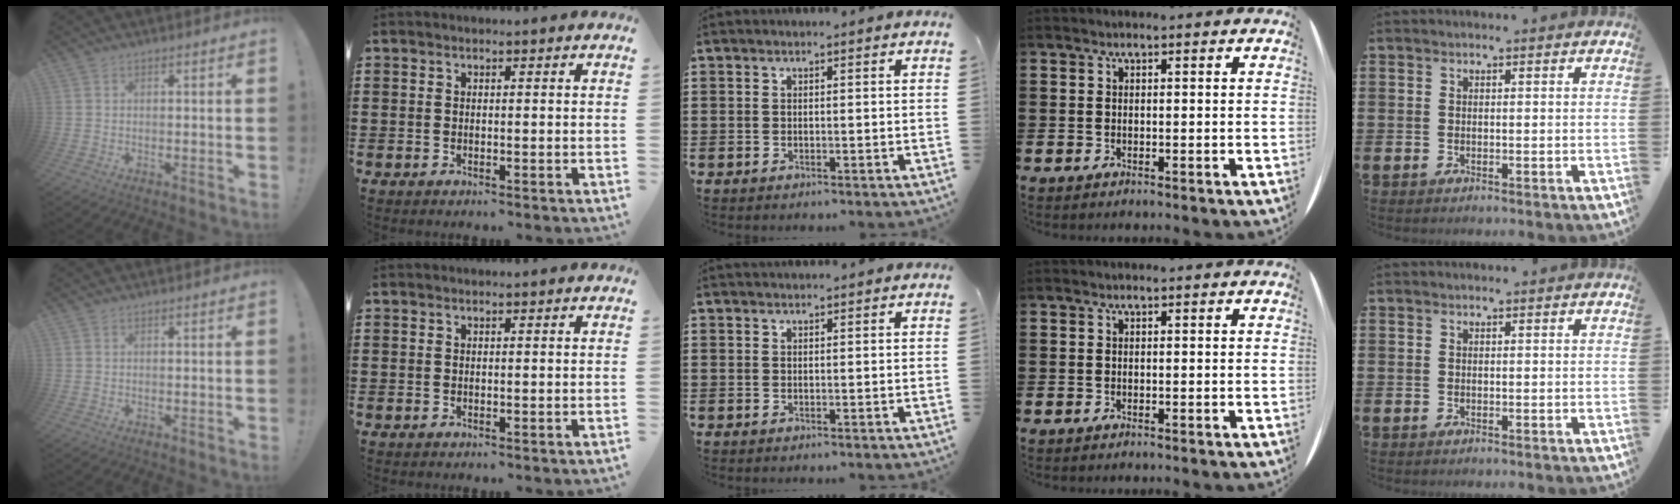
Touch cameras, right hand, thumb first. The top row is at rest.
{"middle": {"total": 0.6, "force": [0.6, 0.1, 0.0], "torque": [0.006, -0.003, 0.011]}}